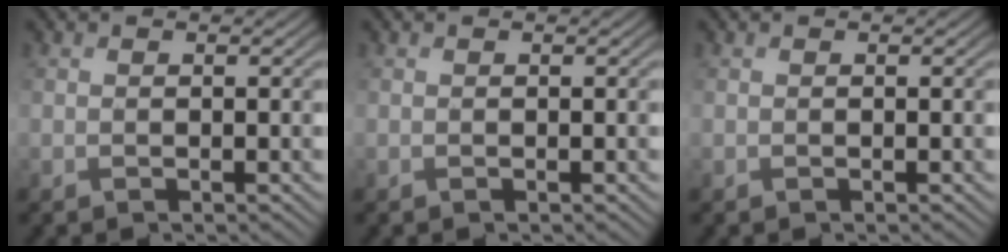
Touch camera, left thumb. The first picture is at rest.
{"total": 0.0}
{"total": 0.0}